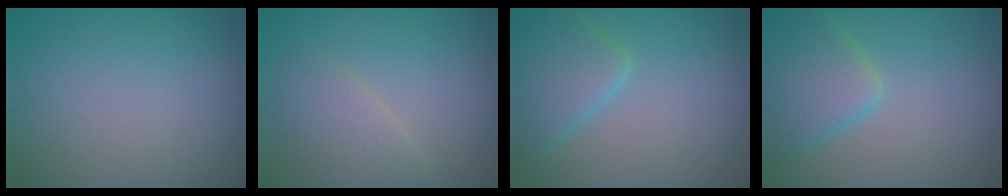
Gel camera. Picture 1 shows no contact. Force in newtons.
{"total": 2.9, "press": 2.9, "slide": 0.2}
{"total": 4.6, "press": 4.6, "slide": 0.3}
{"total": 5.3, "press": 5.3, "slide": 0.2}